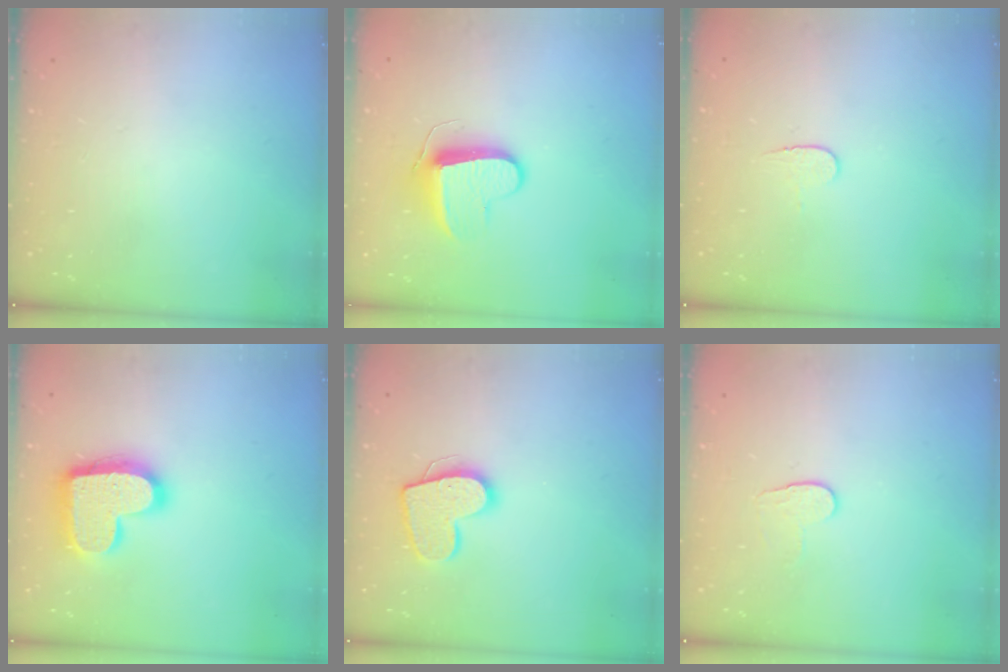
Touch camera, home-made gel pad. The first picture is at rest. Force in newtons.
{"total": 9.4, "press": 9.4, "slide": 0.5}
{"total": 3.8, "press": 3.8, "slide": 0.4}
{"total": 18.3, "press": 18.2, "slide": 1.1}
{"total": 13.5, "press": 13.5, "slide": 0.9}
{"total": 6.2, "press": 6.1, "slide": 0.5}